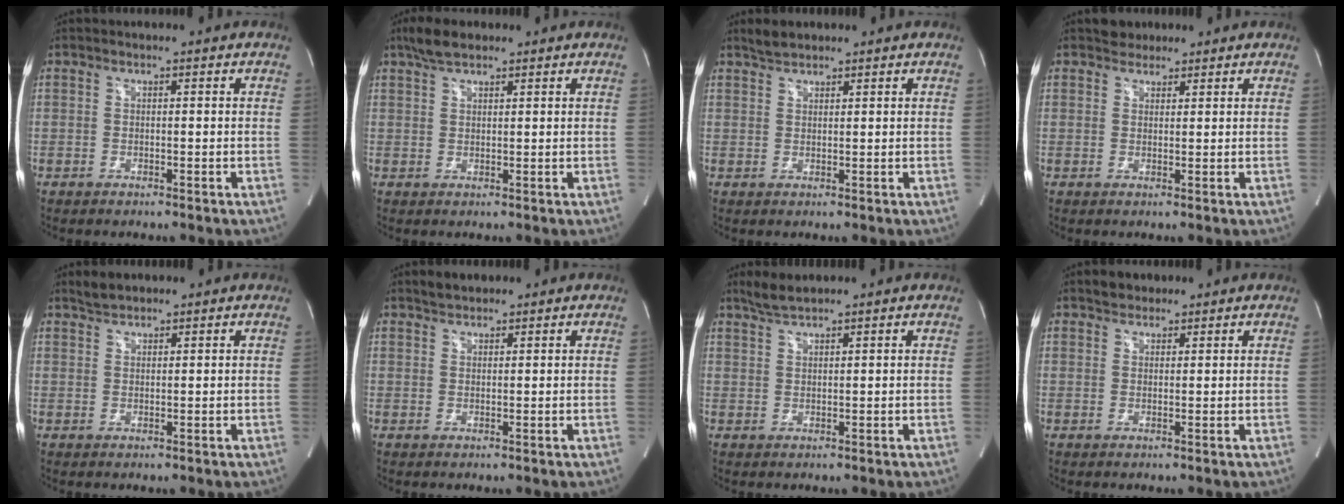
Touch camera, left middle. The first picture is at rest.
{"total": 4.0, "force": [3.1, 1.3, 2.2], "torque": [-0.055, 0.012, 0.060]}
{"total": 2.3, "force": [2.1, 0.7, 0.6], "torque": [-0.020, 0.007, 0.041]}
{"total": 2.2, "force": [1.8, 1.2, -0.1], "torque": [0.000, 0.009, 0.027]}
{"total": 2.2, "force": [2.0, 0.6, 0.5], "torque": [-0.019, 0.007, 0.040]}
{"total": 2.2, "force": [1.9, 0.9, 0.5], "torque": [-0.016, 0.009, 0.034]}
{"total": 2.9, "force": [2.7, 0.0, 1.1], "torque": [-0.031, 0.008, 0.055]}
{"total": 2.3, "force": [1.9, 1.3, 0.3], "torque": [-0.007, 0.009, 0.028]}